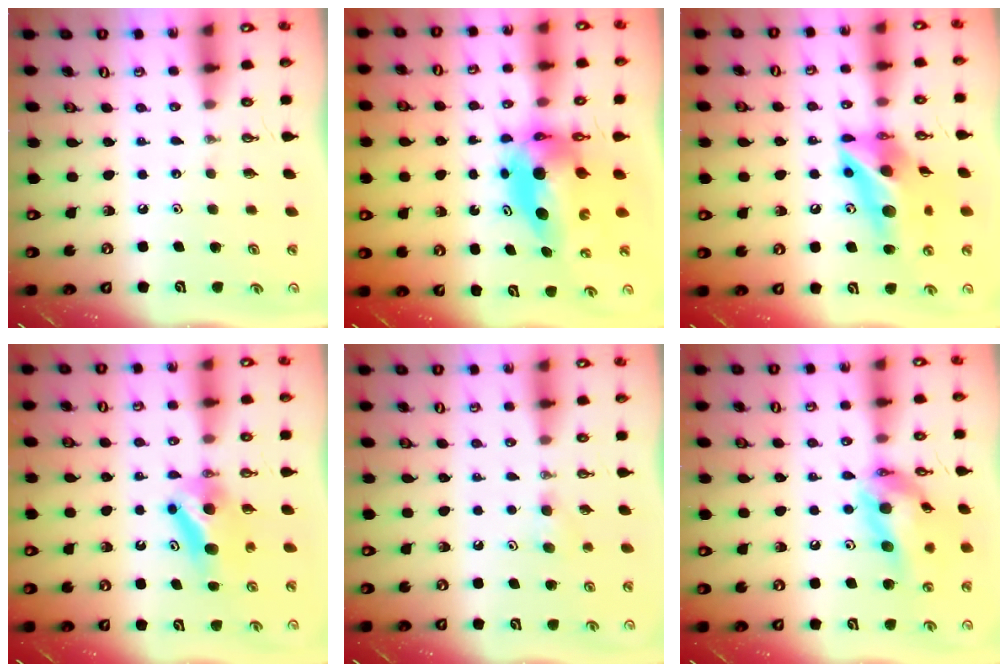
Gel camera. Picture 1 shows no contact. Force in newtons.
{"total": 8.3, "press": 8.2, "slide": 0.9}
{"total": 15.5, "press": 15.4, "slide": 1.7}
{"total": 7.5, "press": 7.0, "slide": 2.8}
{"total": 3.3, "press": 3.2, "slide": 0.9}
{"total": 15.7, "press": 15.6, "slide": 2.0}